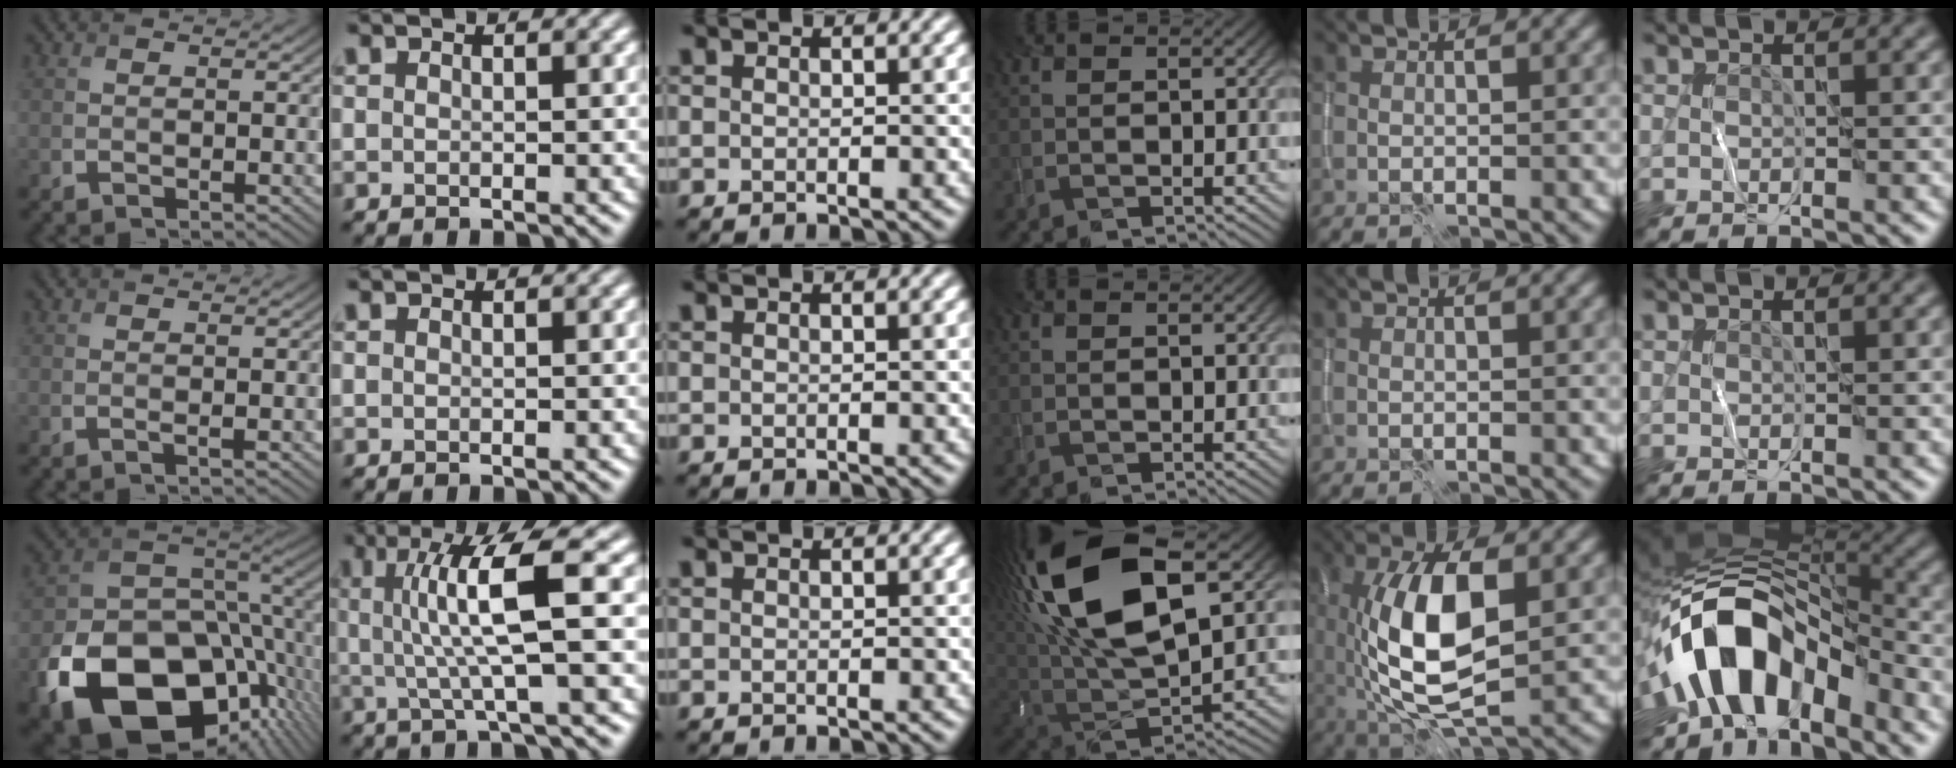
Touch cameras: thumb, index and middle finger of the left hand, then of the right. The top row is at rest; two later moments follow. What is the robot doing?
{"motion": "wipe", "object": "whiteboard"}